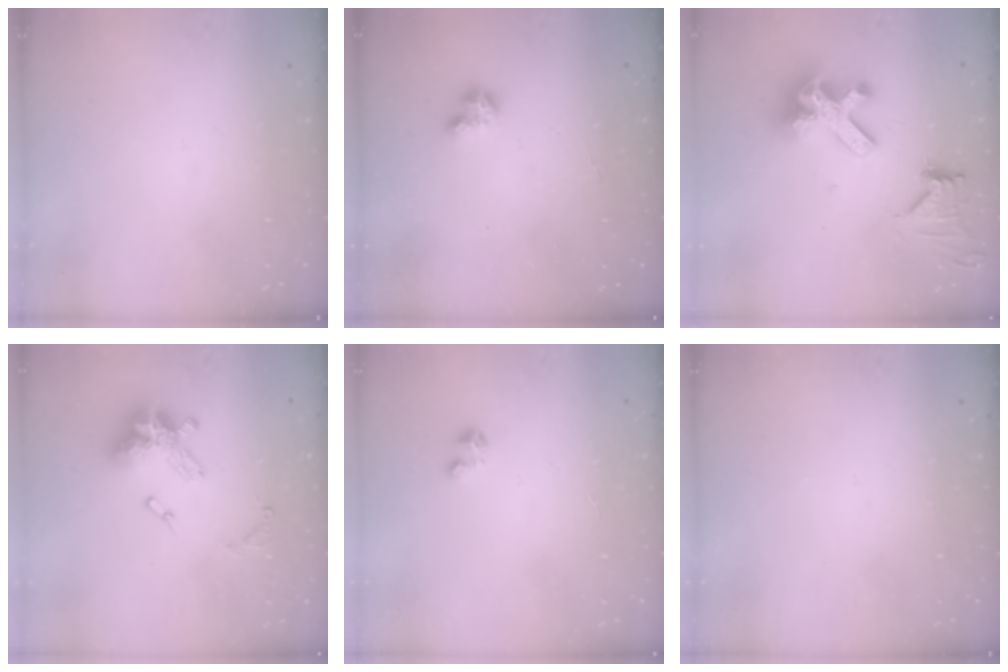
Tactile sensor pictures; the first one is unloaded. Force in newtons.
{"total": 2.6, "press": 2.6, "slide": 0.2}
{"total": 12.4, "press": 12.4, "slide": 0.4}
{"total": 14.0, "press": 14.0, "slide": 1.6}
{"total": 1.6, "press": 1.6, "slide": 0.1}
{"total": 0.0}